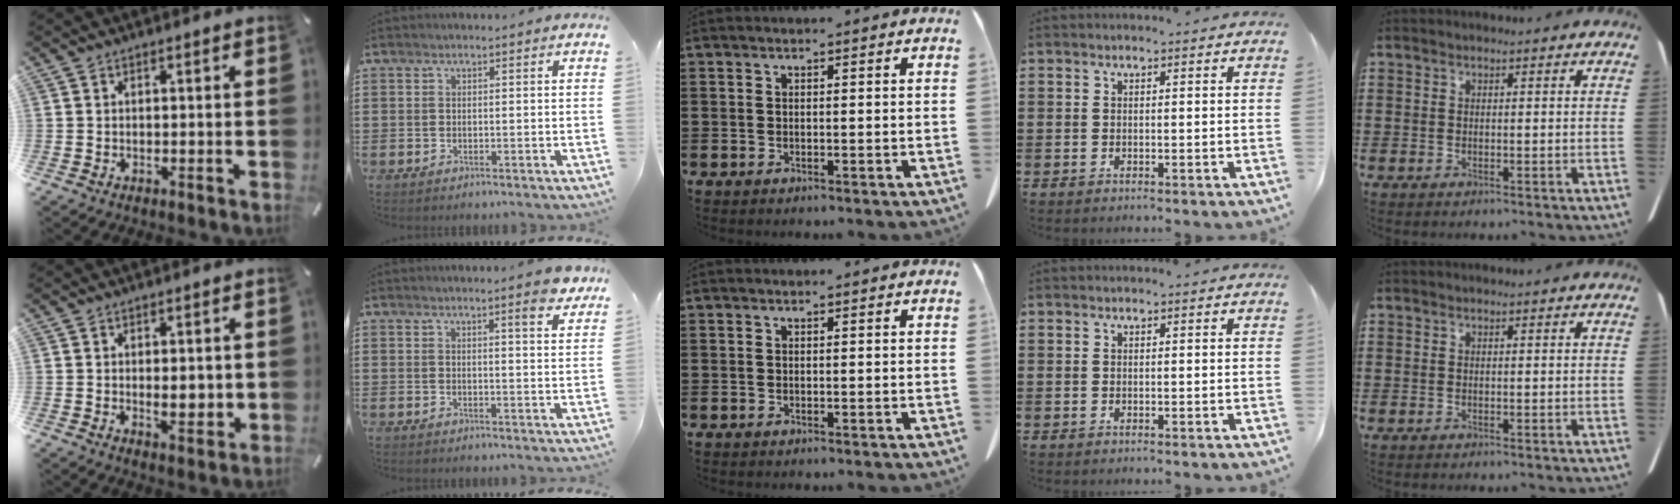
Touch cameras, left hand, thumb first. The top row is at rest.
{"thumb": {"total": 4.1, "force": [0.4, 2.3, 3.3], "torque": [-0.042, -0.005, 0.002]}, "index": {"total": 3.7, "force": [3.0, 0.1, 2.1], "torque": [-0.034, -0.012, 0.050]}}